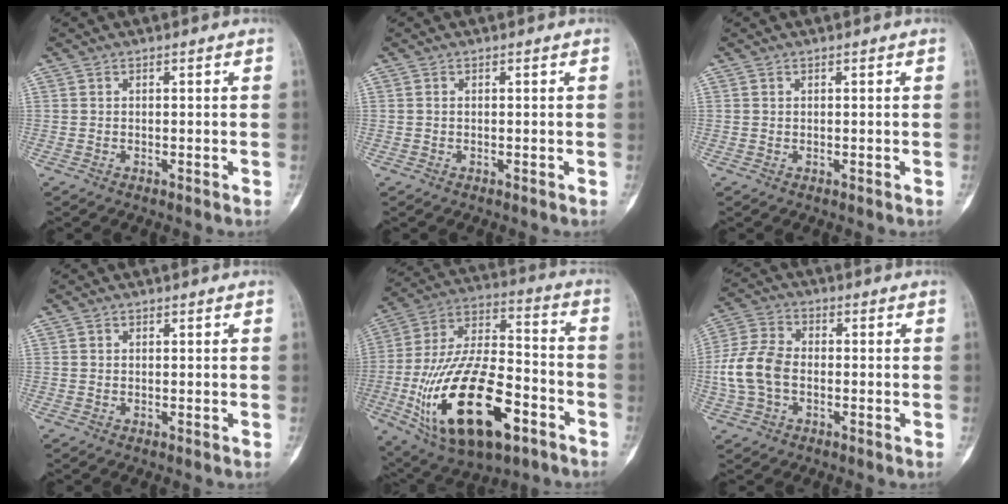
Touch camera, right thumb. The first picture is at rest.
{"total": 0.0}
{"total": 0.0}
{"total": 0.0}
{"total": 27.3, "force": [-10.5, 12.8, 21.7], "torque": [-0.427, 0.041, -0.167]}
{"total": 9.6, "force": [-1.4, 6.4, 7.0], "torque": [-0.150, 0.023, -0.035]}